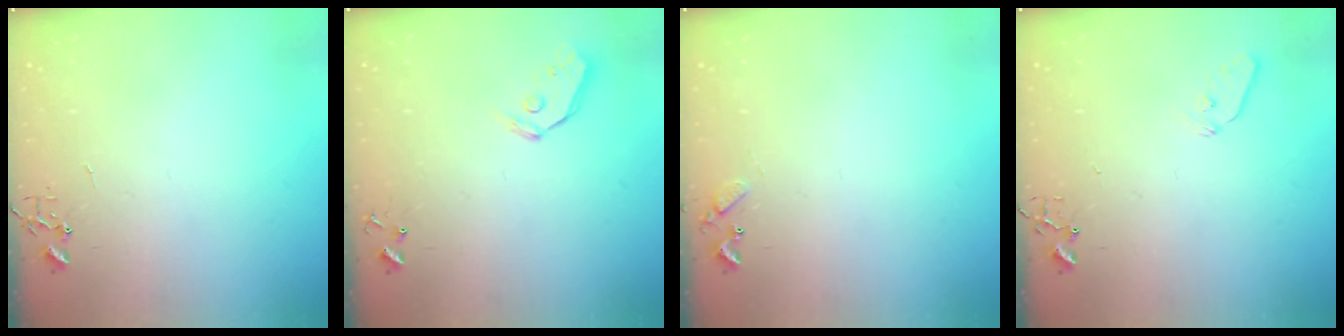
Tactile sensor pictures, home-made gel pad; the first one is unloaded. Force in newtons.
{"total": 6.3, "press": 6.3, "slide": 0.7}
{"total": 5.5, "press": 5.5, "slide": 0.4}
{"total": 5.0, "press": 5.0, "slide": 0.6}